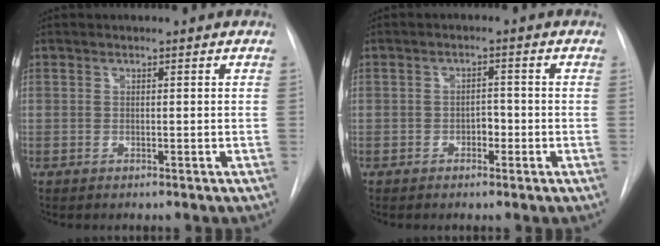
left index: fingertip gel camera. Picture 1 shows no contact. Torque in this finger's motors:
{"motor_torque": [-0.07, 0.11, 0.03, 0.00]}